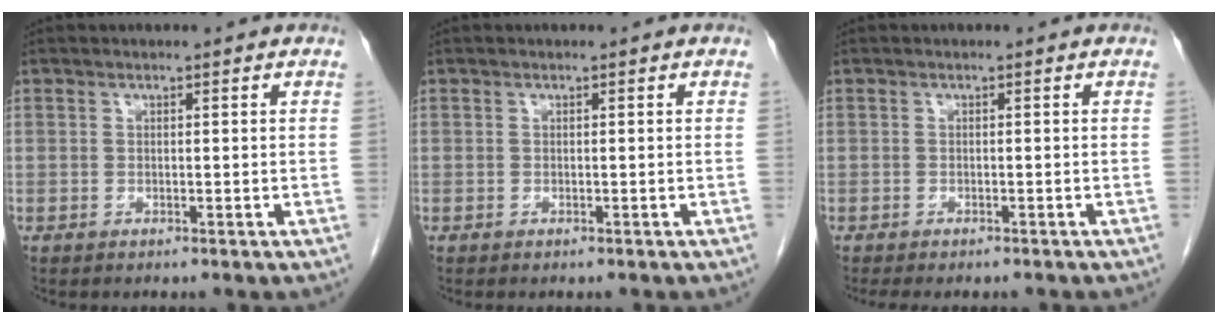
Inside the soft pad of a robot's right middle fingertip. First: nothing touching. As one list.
[{"total": 0.0}, {"total": 4.7, "force": [-4.1, 1.2, 2.0], "torque": [-0.020, -0.007, -0.053]}]